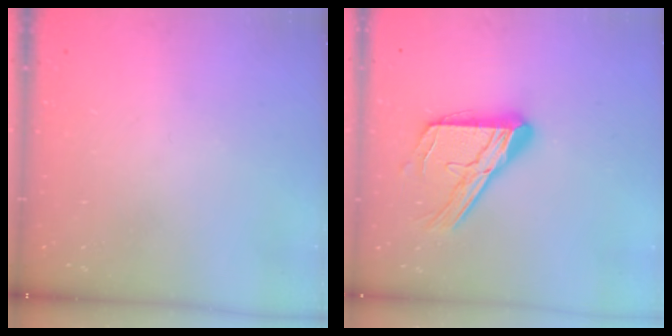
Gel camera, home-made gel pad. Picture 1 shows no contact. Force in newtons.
{"total": 17.1, "press": 17.0, "slide": 1.6}